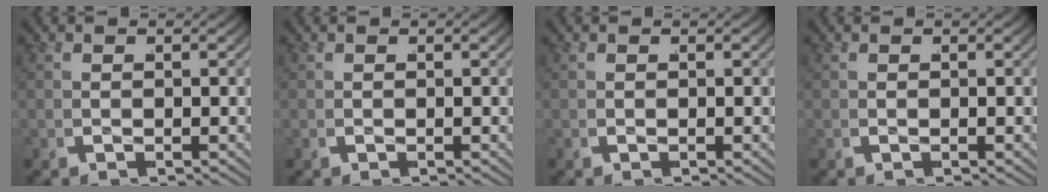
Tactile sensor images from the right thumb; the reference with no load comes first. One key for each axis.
{"total": 0.0}
{"total": 0.0}
{"total": 0.0}